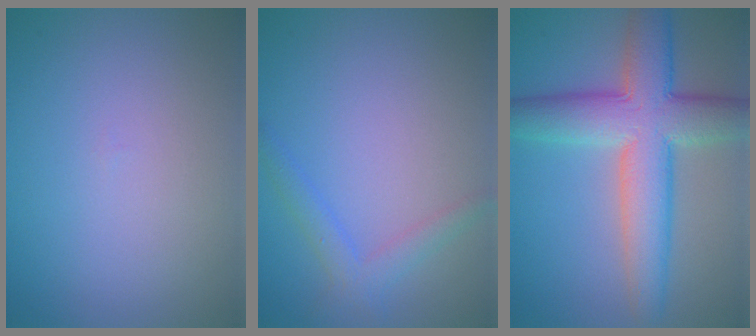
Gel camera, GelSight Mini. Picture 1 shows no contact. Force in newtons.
{"total": 2.2, "press": 2.2, "slide": 0.0}
{"total": 8.9, "press": 8.9, "slide": 0.3}